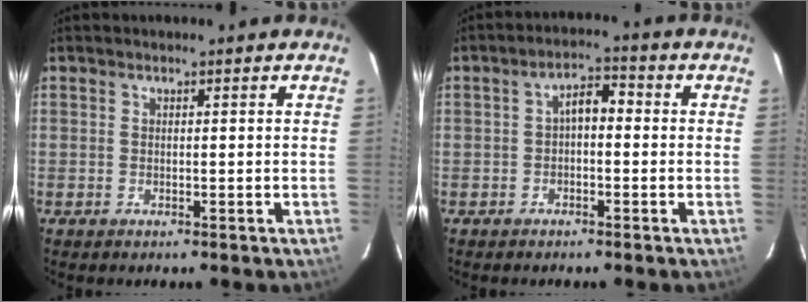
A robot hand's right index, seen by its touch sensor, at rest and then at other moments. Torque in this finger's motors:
{"motor_torque": [0.36, -0.28, 0.24, 0.07]}